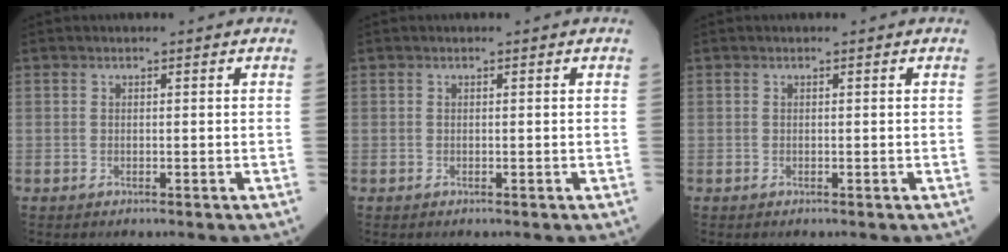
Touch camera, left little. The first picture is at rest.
{"total": 0.0}
{"total": 0.0}